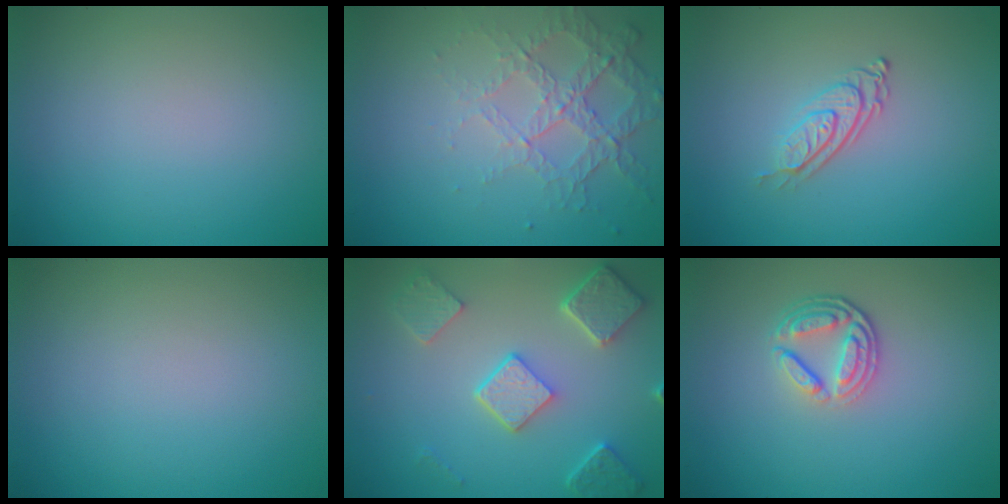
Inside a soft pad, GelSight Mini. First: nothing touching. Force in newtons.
{"total": 4.5, "press": 2.9, "slide": 3.4}
{"total": 3.0, "press": 2.0, "slide": 2.3}
{"total": 0.0}
{"total": 5.0, "press": 3.9, "slide": 3.1}
{"total": 3.6, "press": 2.8, "slide": 2.3}